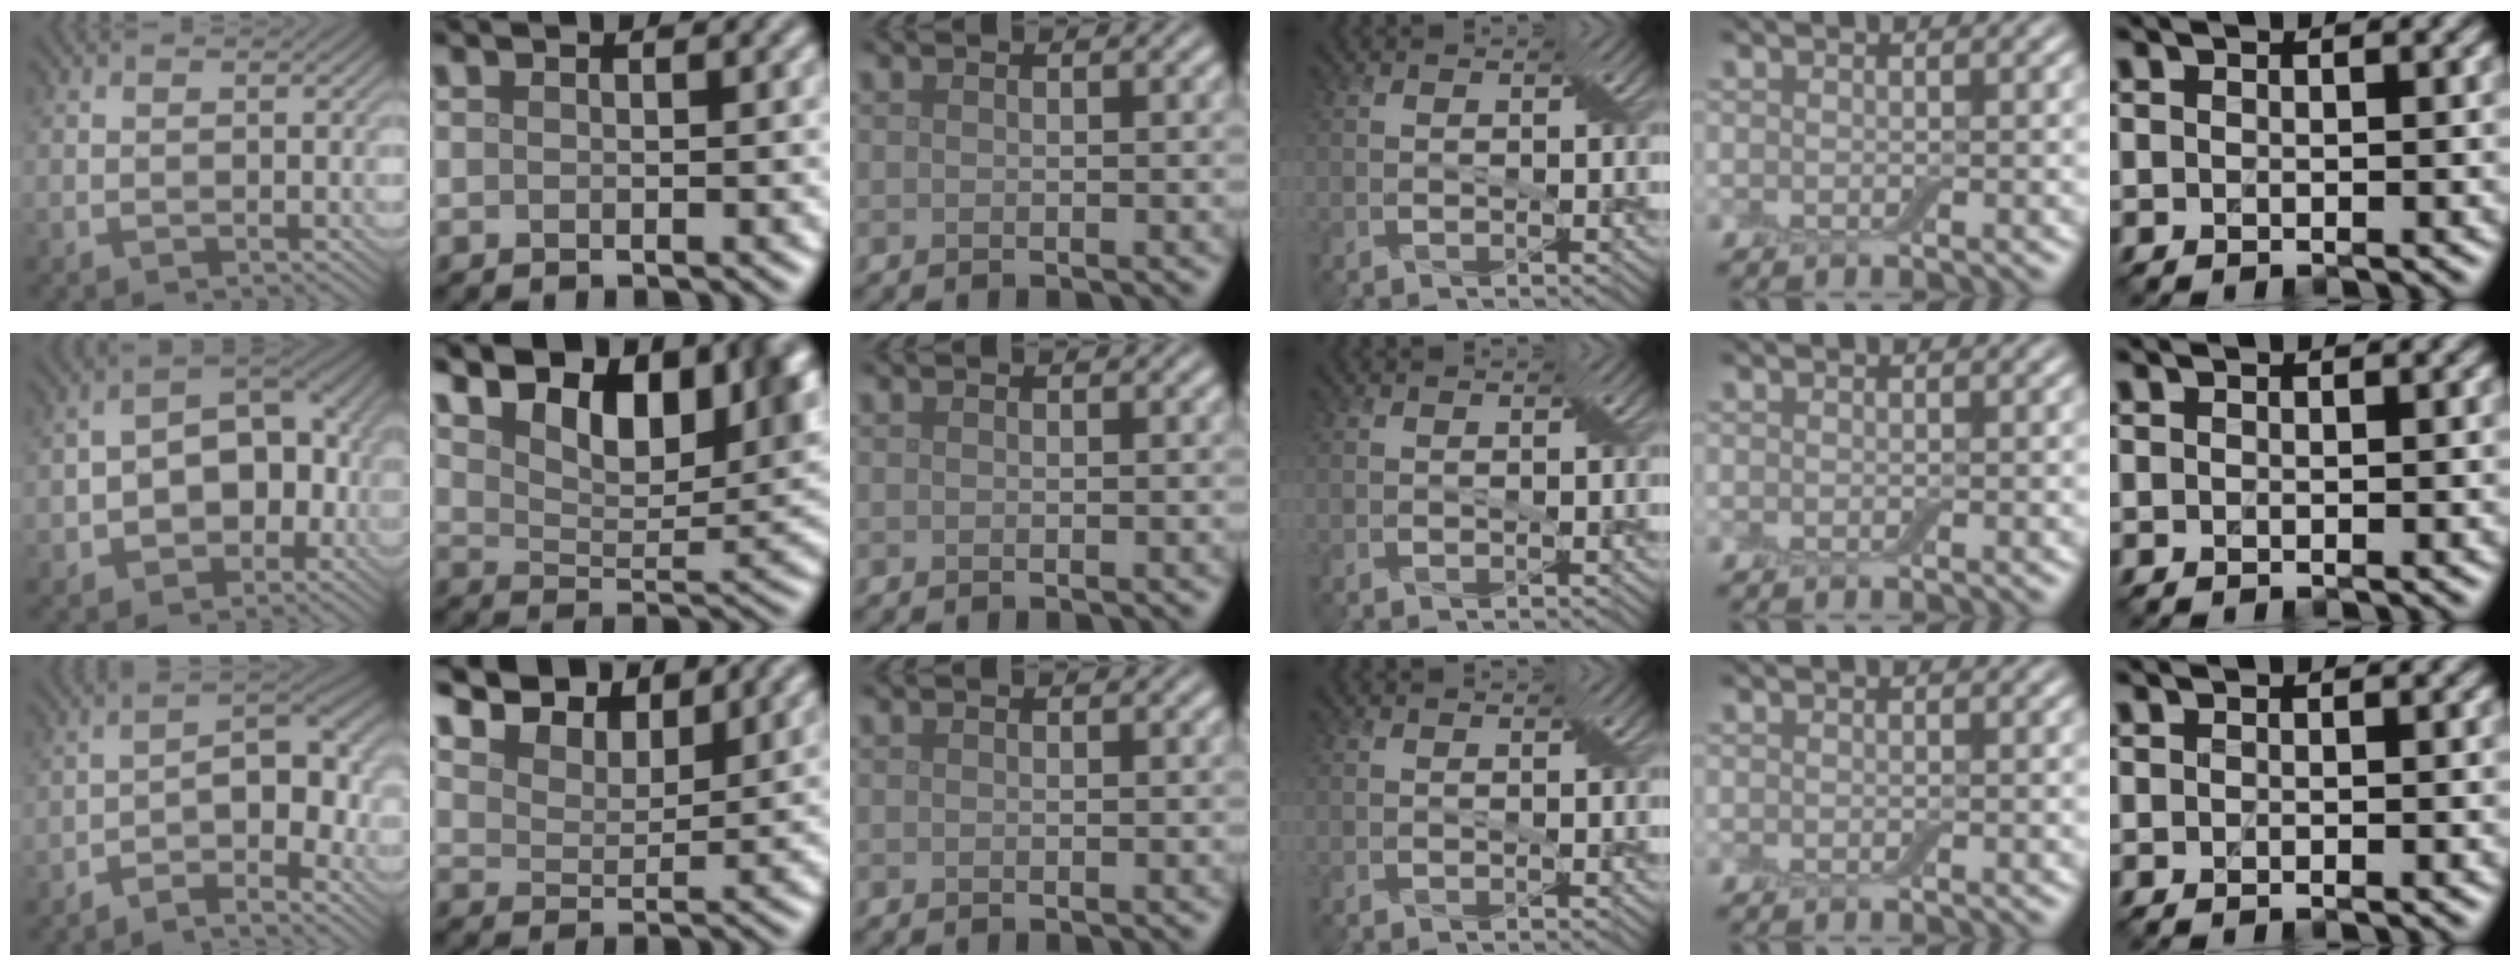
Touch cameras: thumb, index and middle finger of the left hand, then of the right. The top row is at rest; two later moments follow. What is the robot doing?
{"motion": "insert", "object": "backpack"}